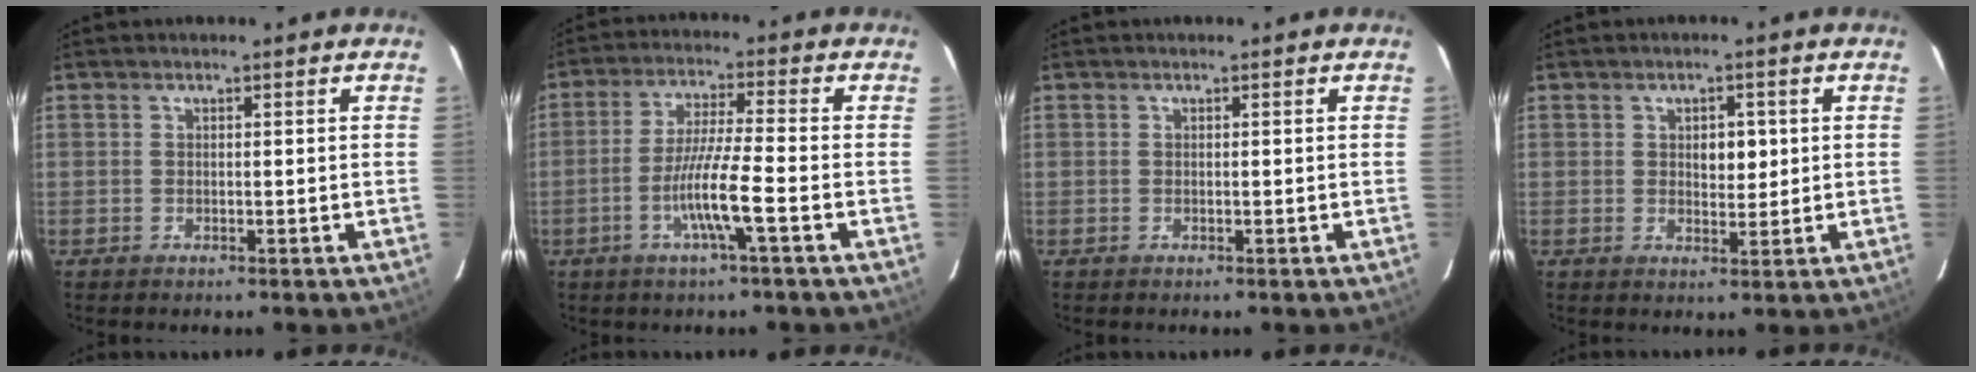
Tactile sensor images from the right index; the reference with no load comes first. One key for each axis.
{"total": 8.0, "fx": -2.9, "fy": -0.5, "fz": 7.5, "tx": -0.143, "ty": -0.005, "tz": -0.057}
{"total": 0.0}
{"total": 3.1, "fx": 0.8, "fy": 1.6, "fz": 2.6, "tx": -0.038, "ty": -0.002, "tz": 0.014}